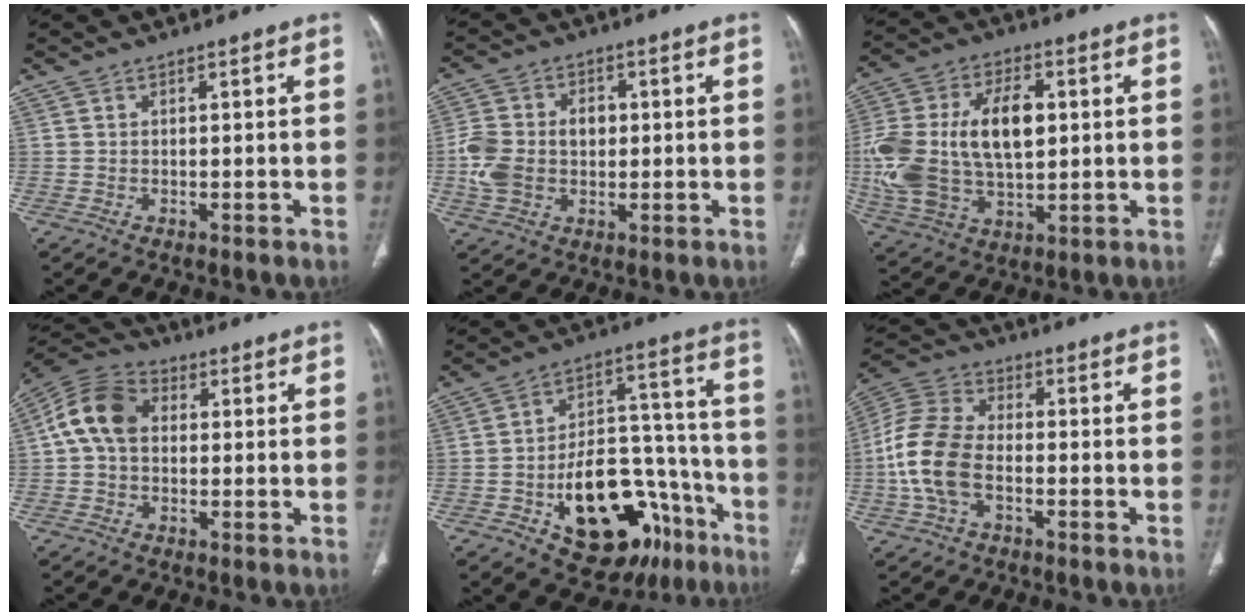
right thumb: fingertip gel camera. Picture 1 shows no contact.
{"total": 10.6, "force": [-0.2, 7.8, 7.2], "torque": [-0.135, 0.020, -0.002]}
{"total": 22.6, "force": [1.9, 13.3, 18.2], "torque": [-0.378, 0.004, 0.041]}
{"total": 10.3, "force": [1.1, 7.5, 7.0], "torque": [-0.131, 0.029, 0.009]}
{"total": 24.2, "force": [-11.1, 14.1, 16.3], "torque": [-0.204, 0.084, -0.152]}
{"total": 13.1, "force": [-2.9, 8.2, 9.8], "torque": [-0.214, 0.030, -0.061]}